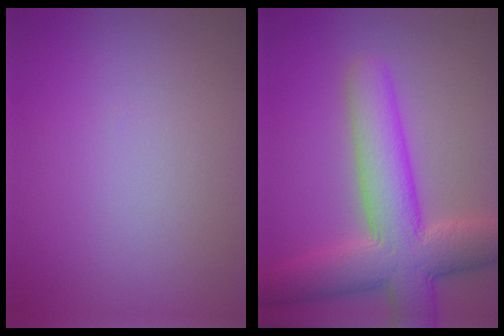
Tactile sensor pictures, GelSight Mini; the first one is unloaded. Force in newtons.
{"total": 9.1, "press": 9.1, "slide": 0.3}